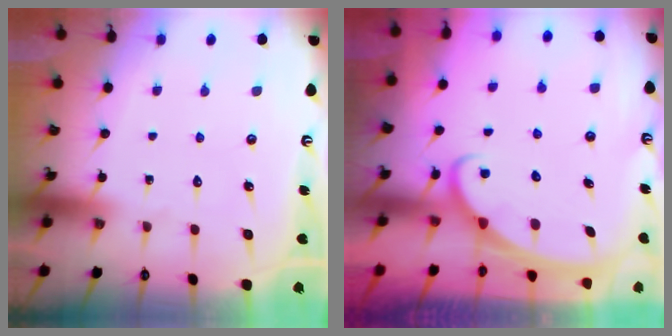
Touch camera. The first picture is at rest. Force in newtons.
{"total": 2.3, "press": 2.3, "slide": 0.1}